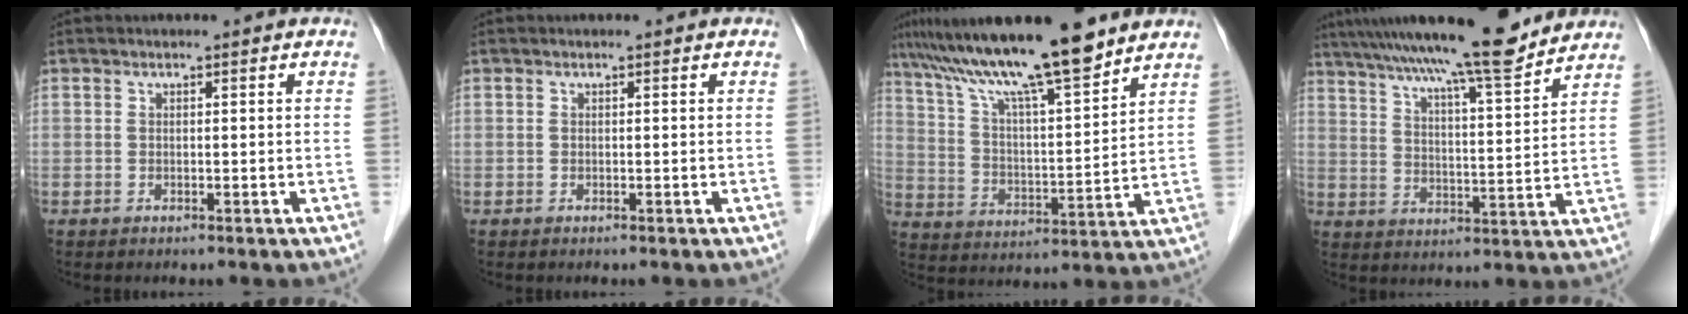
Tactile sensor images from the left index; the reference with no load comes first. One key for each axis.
{"total": 0.0}
{"total": 17.3, "fx": 13.7, "fy": 1.1, "fz": 10.5, "tx": -0.180, "ty": 0.019, "tz": 0.239}
{"total": 16.8, "fx": 14.5, "fy": 0.4, "fz": 8.5, "tx": -0.139, "ty": 0.015, "tz": 0.219}